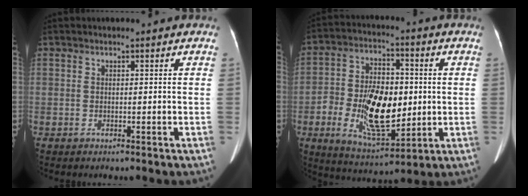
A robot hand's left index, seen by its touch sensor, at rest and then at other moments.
{"total": 14.5, "force": [-1.7, 6.8, 12.7], "torque": [-0.239, 0.002, -0.019]}